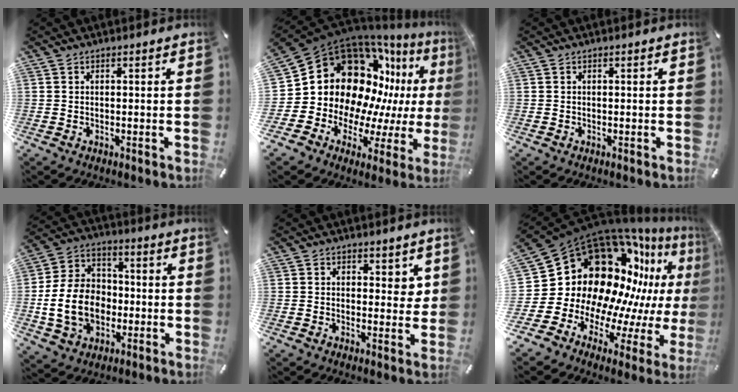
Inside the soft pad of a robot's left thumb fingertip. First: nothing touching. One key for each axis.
{"total": 20.4, "fx": 6.3, "fy": 15.9, "fz": 11.0, "tx": -0.195, "ty": -0.086, "tz": 0.143}
{"total": 0.0}
{"total": 15.2, "fx": -2.9, "fy": 11.7, "fz": 9.3, "tx": -0.204, "ty": 0.026, "tz": -0.050}
{"total": 3.5, "fx": 1.5, "fy": 2.5, "fz": 2.0, "tx": -0.002, "ty": -0.009, "tz": 0.017}
{"total": 26.8, "fx": 7.5, "fy": 19.8, "fz": 16.5, "tx": -0.262, "ty": -0.137, "tz": 0.187}